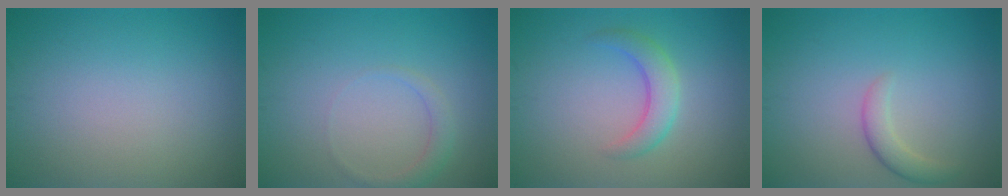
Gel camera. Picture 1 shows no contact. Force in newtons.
{"total": 1.5, "press": 1.5, "slide": 0.1}
{"total": 2.7, "press": 2.7, "slide": 0.2}
{"total": 1.9, "press": 1.9, "slide": 0.2}